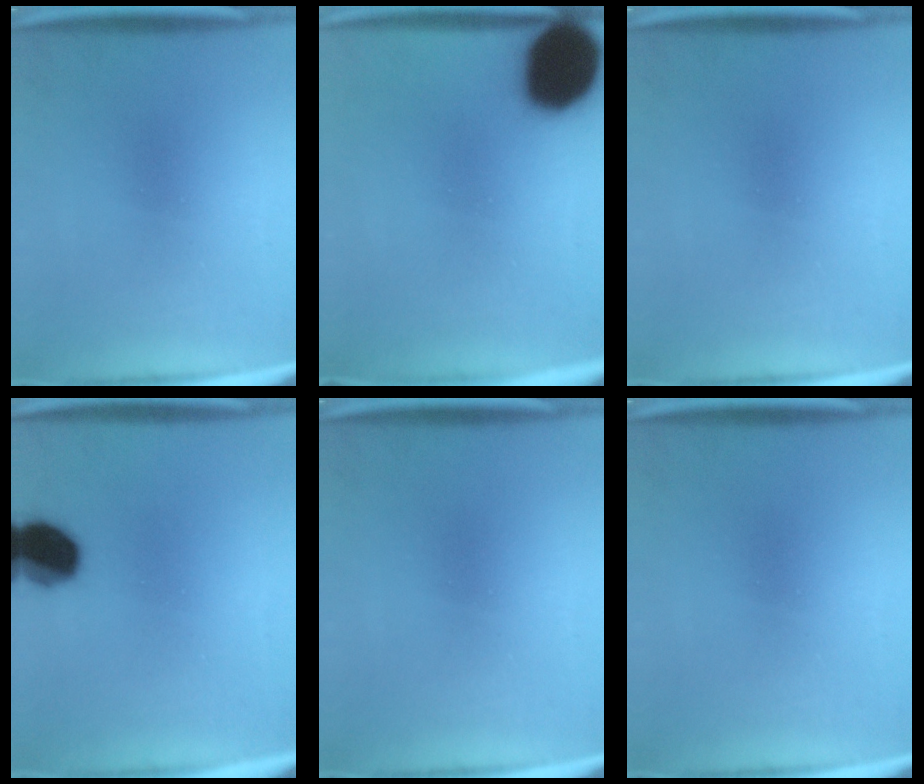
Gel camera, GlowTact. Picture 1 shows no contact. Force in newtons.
{"total": 19.0}
{"total": 0.0}
{"total": 11.6}
{"total": 0.0}
{"total": 0.0}